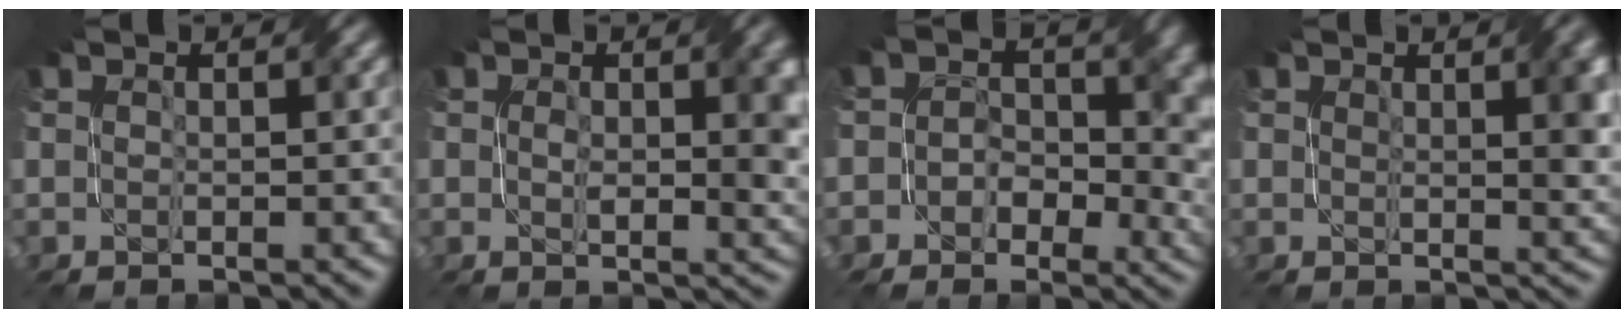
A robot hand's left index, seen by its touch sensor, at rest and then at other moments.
{"total": 4.7, "force": [0.3, 2.3, 4.1], "torque": [-0.057, -0.004, 0.008]}
{"total": 6.1, "force": [-0.1, 4.6, 4.1], "torque": [-0.025, -0.001, -0.012]}
{"total": 3.4, "force": [1.2, 0.9, 3.1], "torque": [-0.037, -0.001, 0.021]}